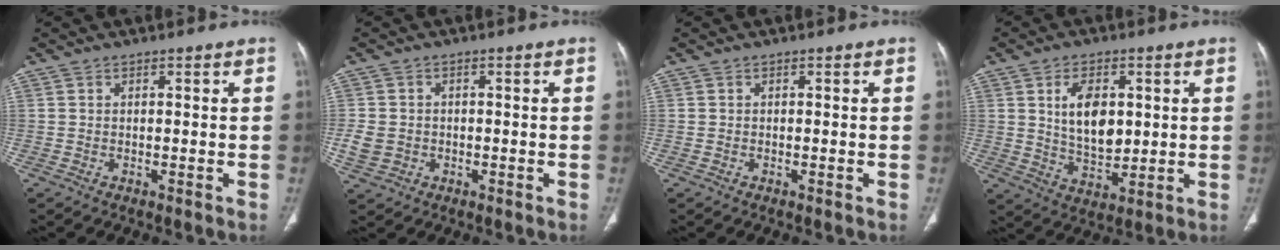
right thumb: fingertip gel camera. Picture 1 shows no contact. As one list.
[{"total": 4.6, "force": [-0.9, 4.0, 2.0], "torque": [-0.035, 0.007, -0.010]}, {"total": 0.0}, {"total": 9.9, "force": [2.2, 6.0, 7.6], "torque": [-0.108, -0.017, 0.046]}]